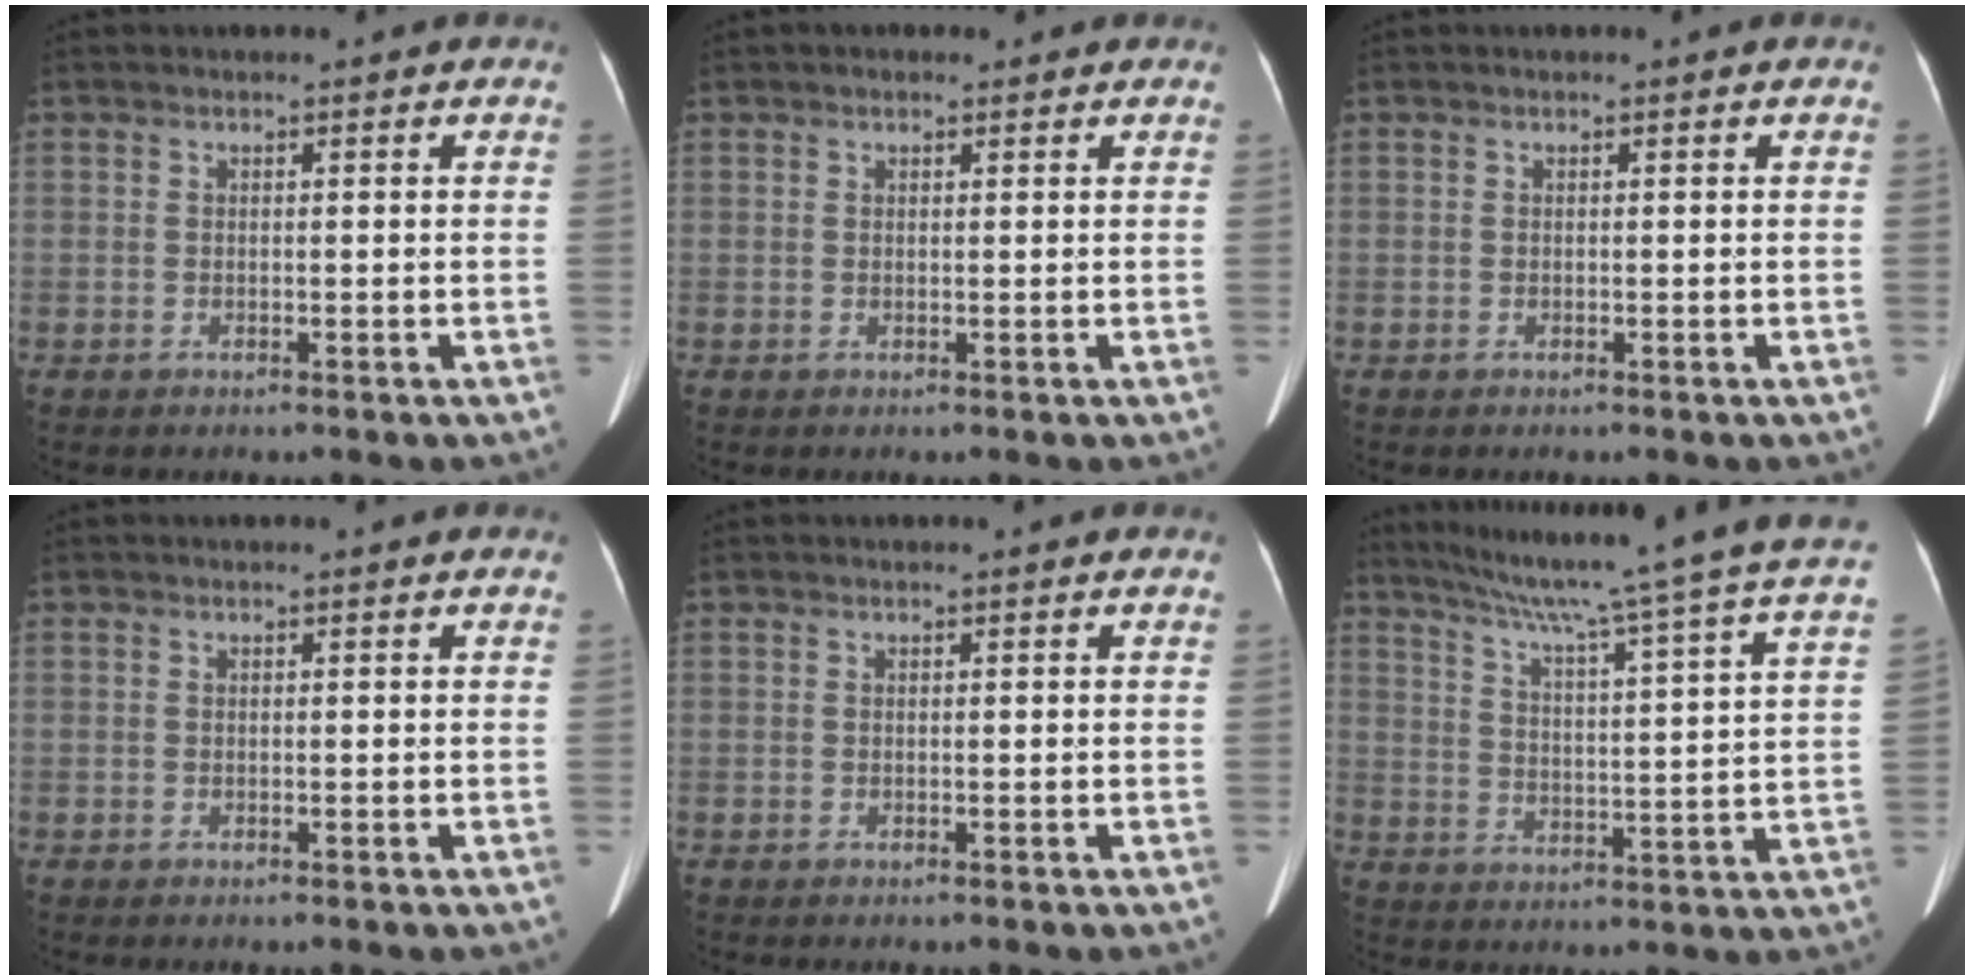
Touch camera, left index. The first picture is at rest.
{"total": 1.0, "force": [0.7, 0.7, 0.4], "torque": [-0.011, 0.011, 0.006]}
{"total": 0.0}
{"total": 0.0}
{"total": 0.0}
{"total": 26.3, "force": [22.2, -1.5, 14.1], "torque": [-0.228, -0.042, 0.292]}